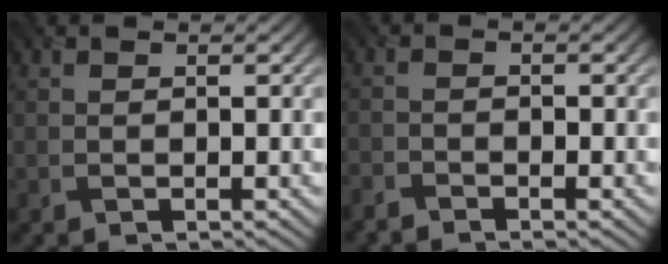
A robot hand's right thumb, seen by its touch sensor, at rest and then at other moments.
{"total": 2.2, "force": [-2.1, 0.3, 0.5], "torque": [-0.011, -0.009, -0.047]}